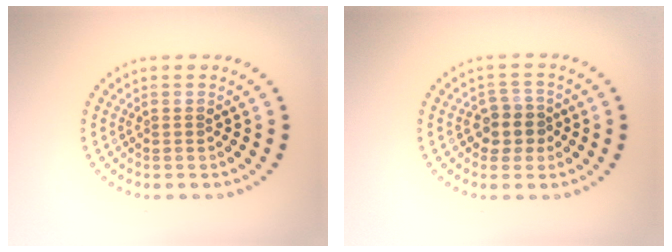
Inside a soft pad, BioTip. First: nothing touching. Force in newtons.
{"total": 2.7, "press": 2.5, "slide": 1.0}